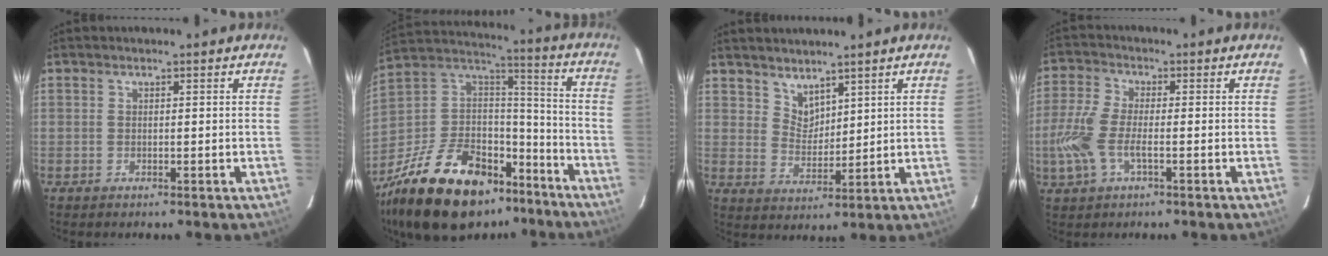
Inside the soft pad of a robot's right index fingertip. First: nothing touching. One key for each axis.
{"total": 30.9, "fx": -20.3, "fy": 15.8, "fz": 17.0, "tx": -0.345, "ty": 0.023, "tz": -0.312}
{"total": 4.9, "fx": 4.1, "fy": 2.4, "fz": 1.2, "tx": -0.013, "ty": 0.001, "tz": 0.081}
{"total": 8.7, "fx": -2.4, "fy": 3.7, "fz": 7.5, "tx": -0.176, "ty": 0.000, "tz": -0.050}